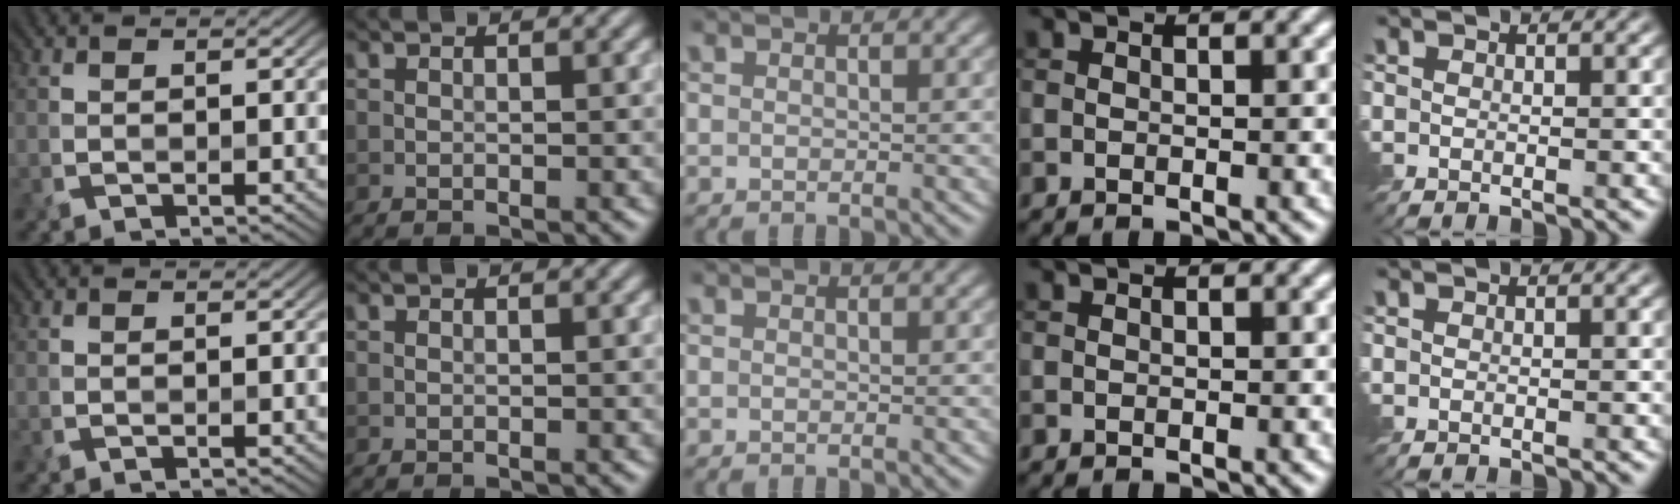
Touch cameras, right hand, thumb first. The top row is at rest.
{}